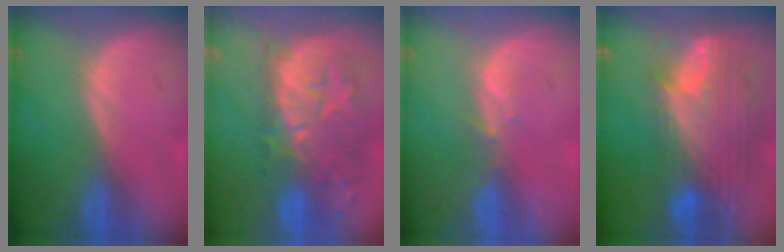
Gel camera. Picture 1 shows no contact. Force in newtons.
{"total": 11.6, "press": 10.7, "slide": 4.5}
{"total": 1.7, "press": 1.5, "slide": 0.8}
{"total": 12.1, "press": 10.2, "slide": 6.4}